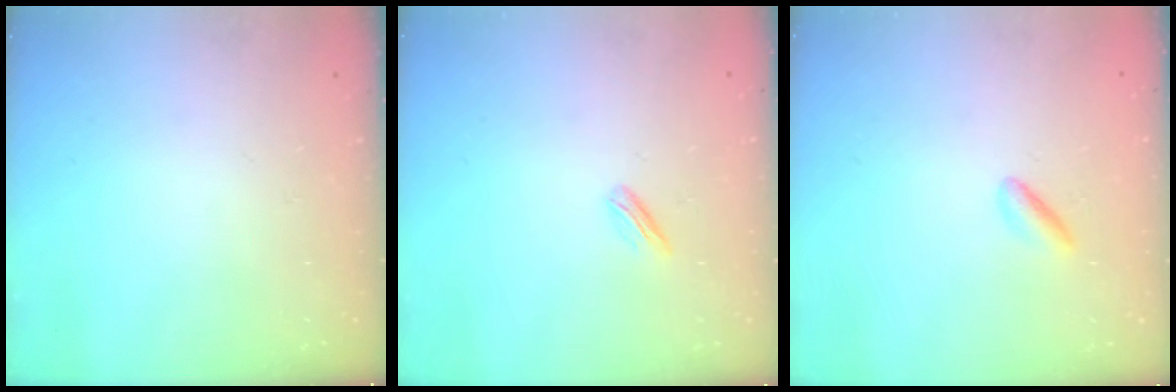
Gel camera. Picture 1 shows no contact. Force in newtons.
{"total": 2.4, "press": 2.3, "slide": 0.6}
{"total": 1.5, "press": 1.3, "slide": 0.8}